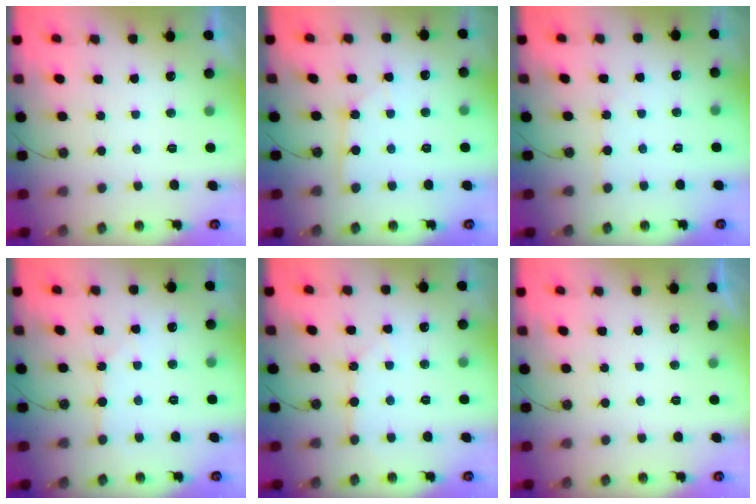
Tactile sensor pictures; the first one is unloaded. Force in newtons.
{"total": 2.0, "press": 2.0, "slide": 0.3}
{"total": 1.8, "press": 1.8, "slide": 0.3}
{"total": 3.0, "press": 3.0, "slide": 0.3}
{"total": 3.6, "press": 3.5, "slide": 0.5}
{"total": 0.0}